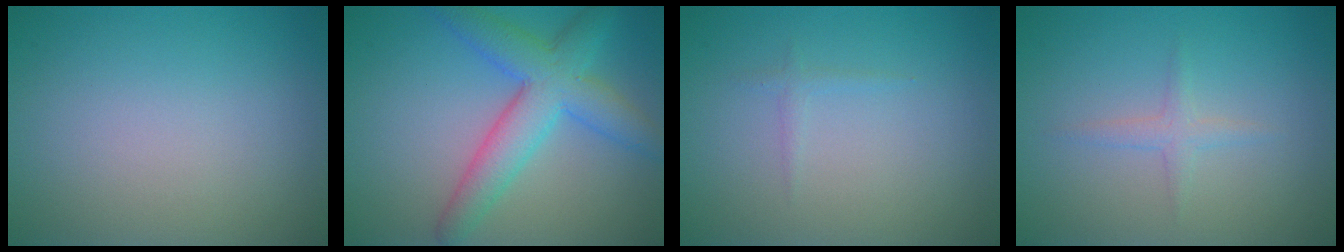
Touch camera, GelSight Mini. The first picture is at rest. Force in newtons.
{"total": 6.1, "press": 6.1, "slide": 0.1}
{"total": 0.6, "press": 0.6, "slide": 0.0}
{"total": 1.3, "press": 1.3, "slide": 0.1}